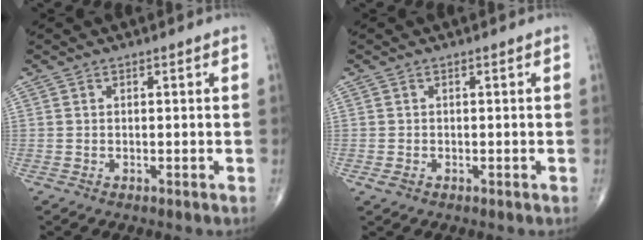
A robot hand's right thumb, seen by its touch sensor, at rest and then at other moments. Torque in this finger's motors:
{"motor_torque": [0.26, 0.48, -0.29, -0.22, -0.01]}